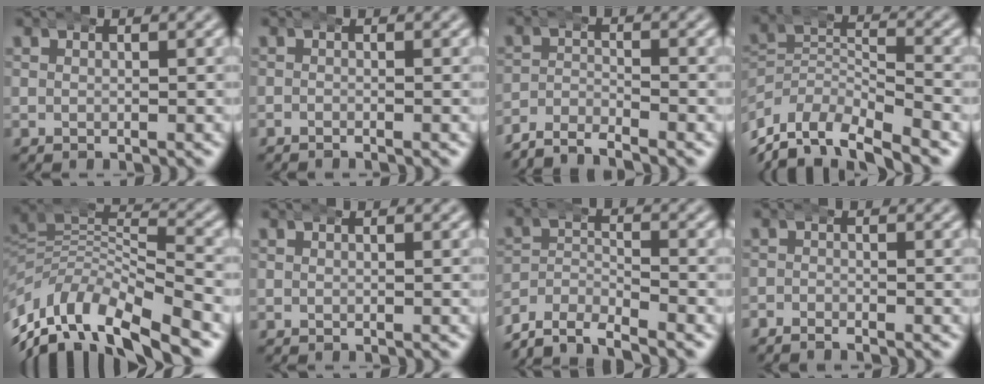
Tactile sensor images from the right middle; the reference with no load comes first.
{"total": 0.6, "force": [-0.6, 0.0, 0.0], "torque": [-0.001, -0.002, -0.014]}
{"total": 4.5, "force": [-4.1, 1.1, 1.2], "torque": [-0.008, -0.003, -0.080]}
{"total": 10.9, "force": [-5.3, 7.2, 6.2], "torque": [-0.123, -0.042, -0.079]}
{"total": 12.5, "force": [-4.2, 9.0, 7.6], "torque": [-0.160, -0.025, -0.072]}
{"total": 0.0}
{"total": 7.4, "force": [-6.4, 3.4, 1.9], "torque": [-0.039, -0.026, -0.110]}
{"total": 1.5, "force": [-1.5, 0.3, -0.1], "torque": [0.004, -0.004, -0.033]}